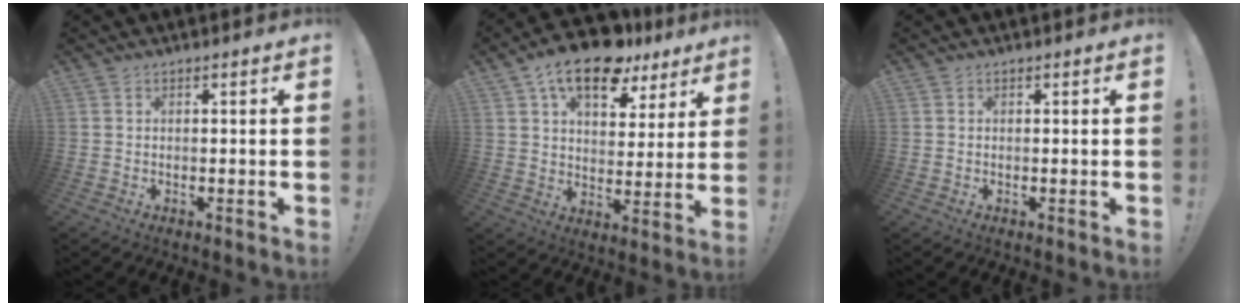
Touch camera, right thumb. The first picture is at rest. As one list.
[{"total": 16.1, "force": [10.0, 8.2, 9.5], "torque": [-0.145, -0.059, 0.175]}, {"total": 0.0}]